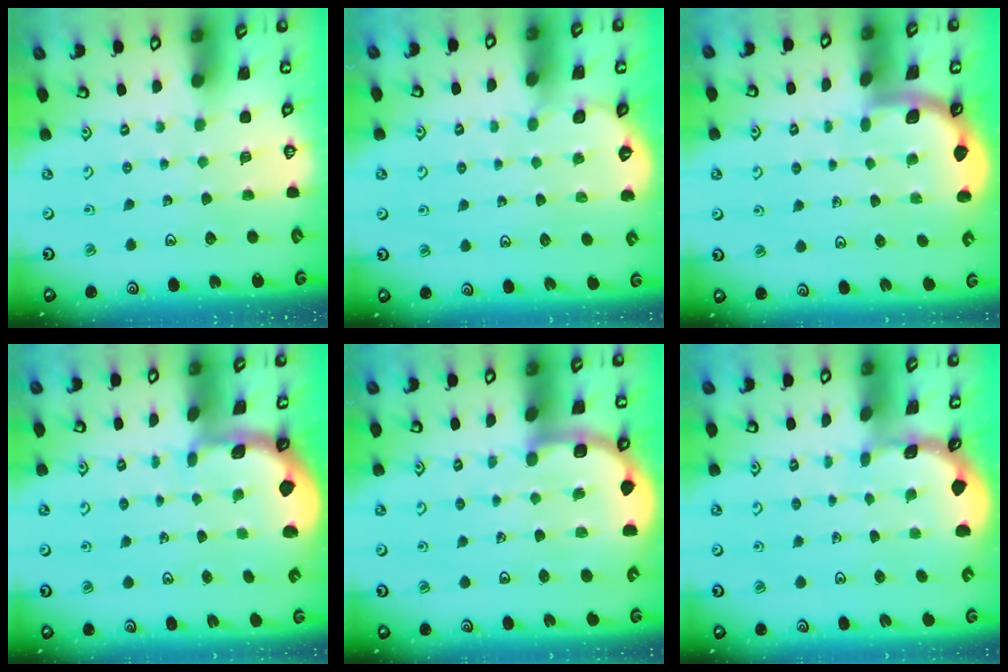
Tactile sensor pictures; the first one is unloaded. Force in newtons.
{"total": 2.0, "press": 2.0, "slide": 0.1}
{"total": 1.7, "press": 1.7, "slide": 0.0}
{"total": 0.8, "press": 0.8, "slide": 0.2}
{"total": 7.0, "press": 6.5, "slide": 2.5}
{"total": 1.2, "press": 1.1, "slide": 0.2}